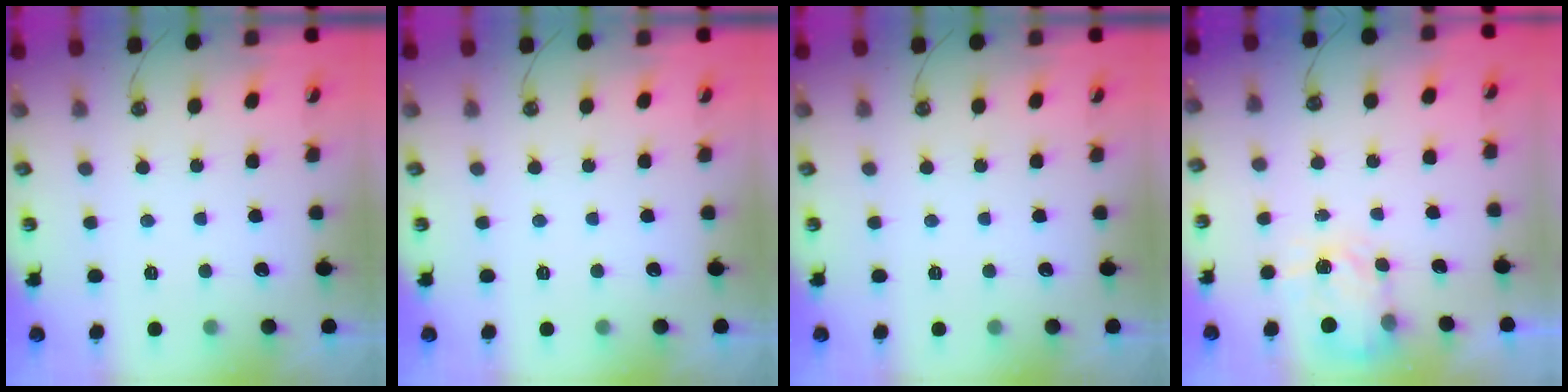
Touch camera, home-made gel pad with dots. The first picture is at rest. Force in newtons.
{"total": 0.0}
{"total": 0.0}
{"total": 4.0, "press": 3.9, "slide": 0.7}